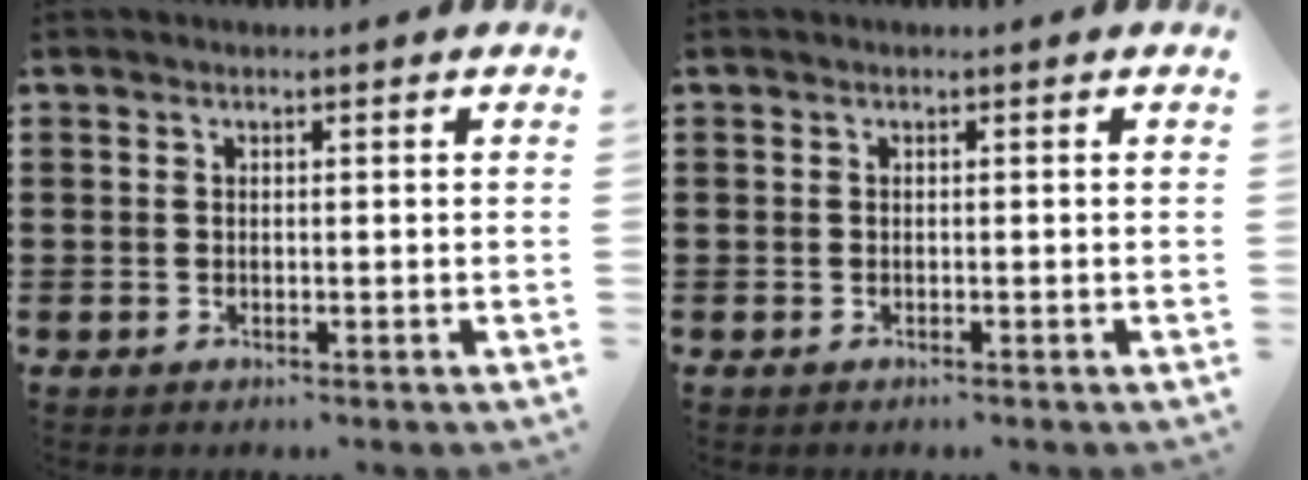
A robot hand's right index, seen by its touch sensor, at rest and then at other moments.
{"total": 0.0}